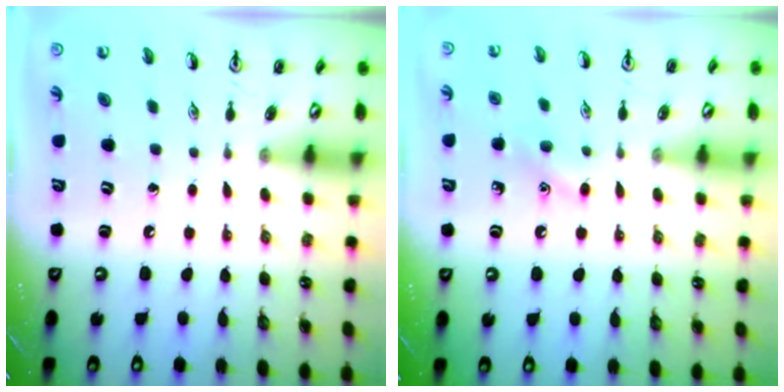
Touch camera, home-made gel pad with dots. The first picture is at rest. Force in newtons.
{"total": 6.4, "press": 6.1, "slide": 1.8}